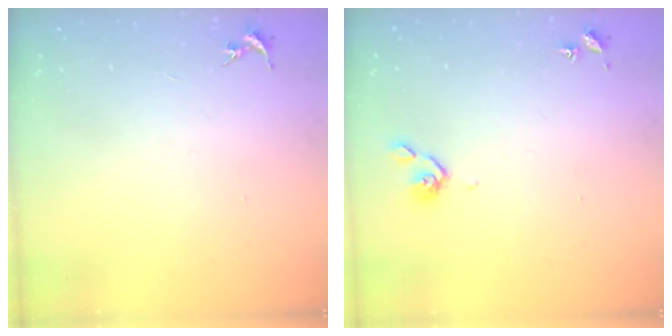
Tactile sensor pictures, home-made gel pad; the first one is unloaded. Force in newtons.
{"total": 4.7, "press": 4.6, "slide": 1.2}